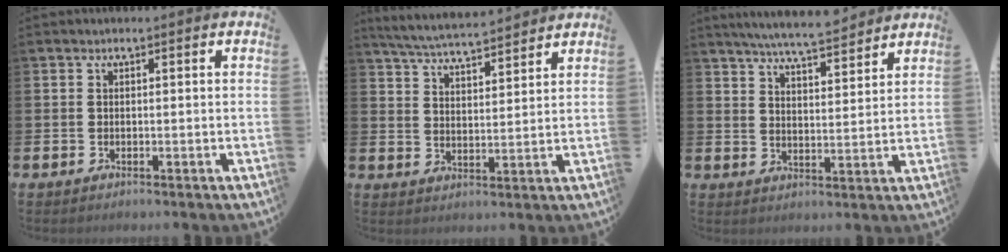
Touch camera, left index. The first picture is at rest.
{"total": 5.6, "force": [5.5, 0.2, 1.0], "torque": [-0.040, -0.032, 0.097]}
{"total": 6.4, "force": [6.2, 0.1, 1.5], "torque": [-0.041, -0.036, 0.110]}